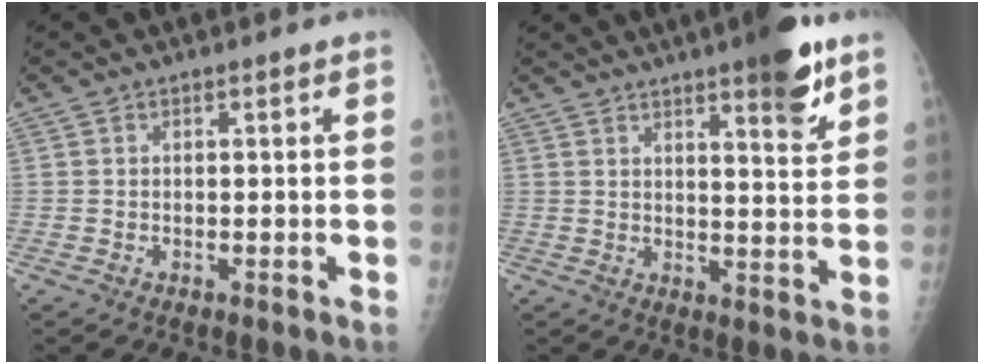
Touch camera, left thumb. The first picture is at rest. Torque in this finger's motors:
{"motor_torque": [2.30, 0.90, 0.89, -0.58, 0.17]}